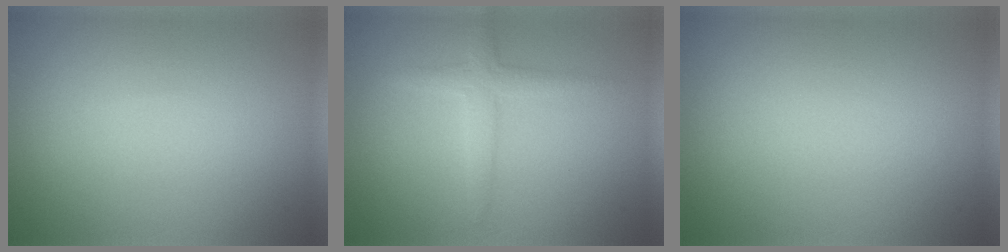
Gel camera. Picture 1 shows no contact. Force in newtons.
{"total": 2.2, "press": 2.2, "slide": 0.1}
{"total": 0.0}